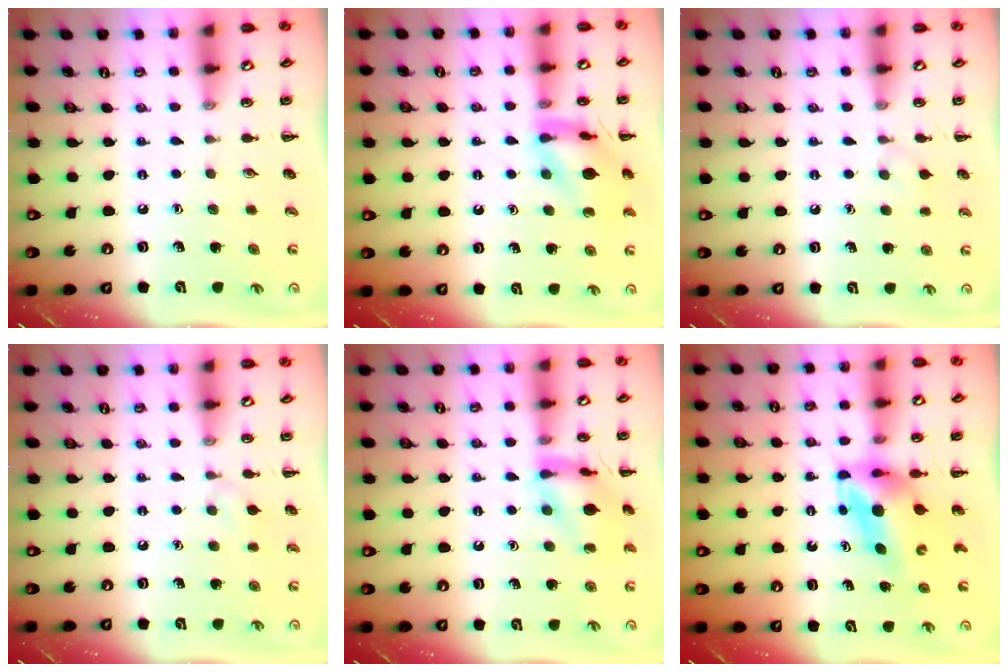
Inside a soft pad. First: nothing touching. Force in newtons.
{"total": 13.8, "press": 13.8, "slide": 1.5}
{"total": 5.0, "press": 4.8, "slide": 1.5}
{"total": 5.4, "press": 5.0, "slide": 1.9}
{"total": 12.4, "press": 12.4, "slide": 0.6}
{"total": 5.1, "press": 4.9, "slide": 1.2}